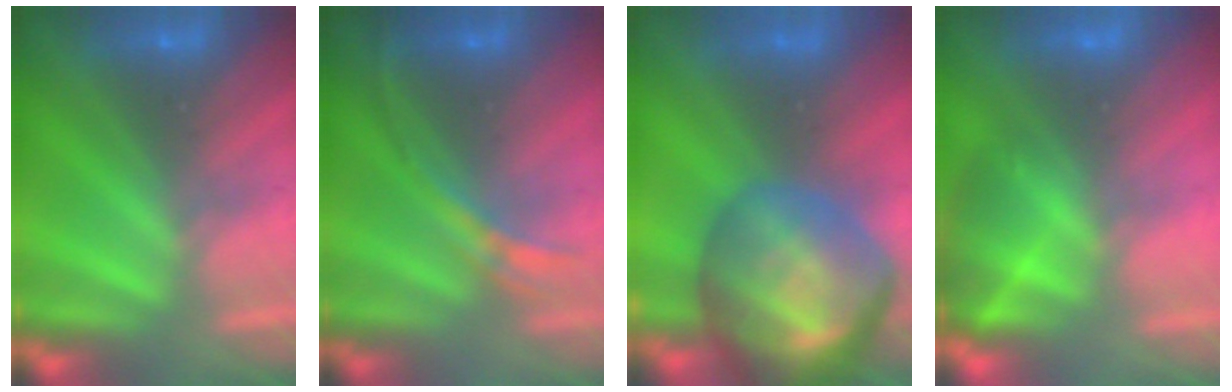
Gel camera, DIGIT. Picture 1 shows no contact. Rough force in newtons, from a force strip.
{"total": 2.8}
{"total": 7.3}
{"total": 2.9}